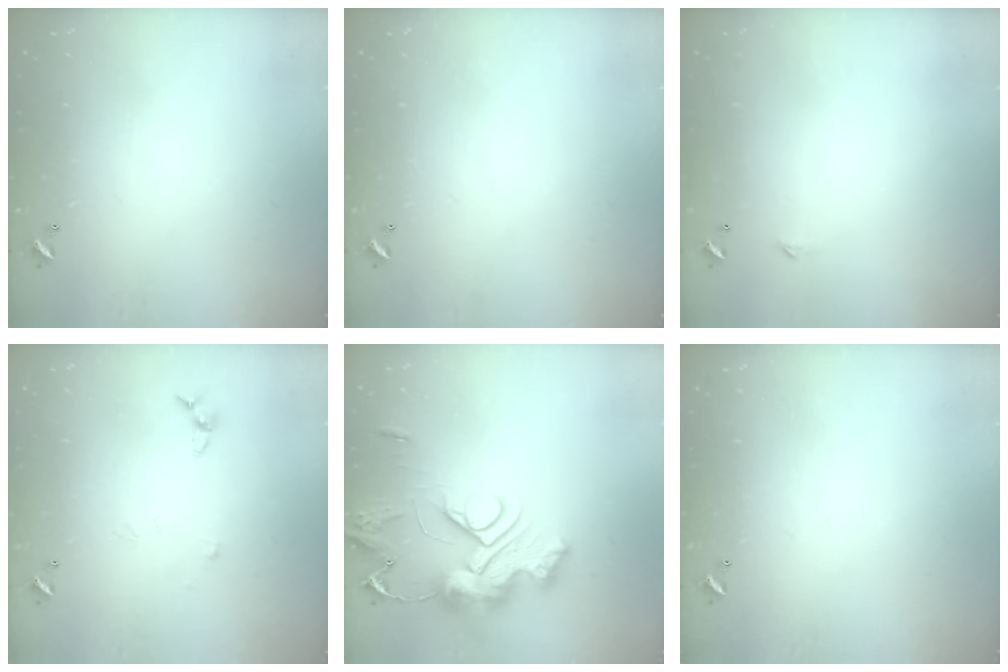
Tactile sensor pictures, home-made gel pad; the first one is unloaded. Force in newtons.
{"total": 0.0}
{"total": 2.3, "press": 2.3, "slide": 0.4}
{"total": 4.2, "press": 4.2, "slide": 0.5}
{"total": 18.2, "press": 18.1, "slide": 0.9}
{"total": 0.0}